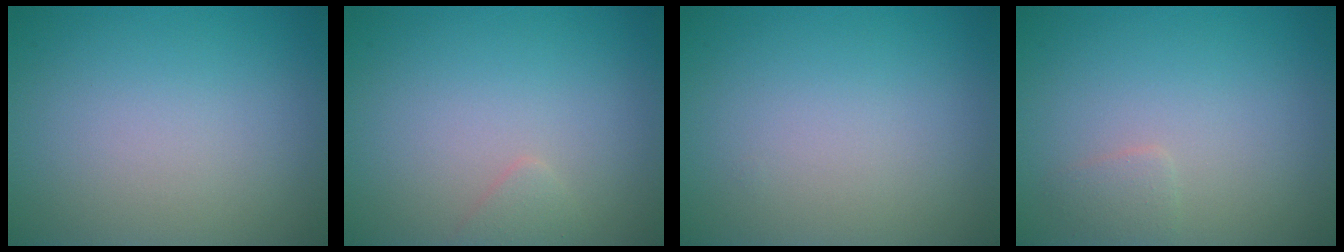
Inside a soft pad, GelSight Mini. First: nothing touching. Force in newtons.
{"total": 0.9, "press": 0.9, "slide": 0.1}
{"total": 0.0}
{"total": 1.0, "press": 1.0, "slide": 0.0}